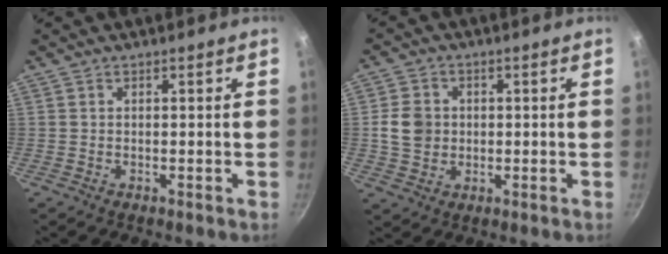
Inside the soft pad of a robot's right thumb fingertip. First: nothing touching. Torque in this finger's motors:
{"motor_torque": [0.30, 1.38, 1.03, -0.40, 0.07]}